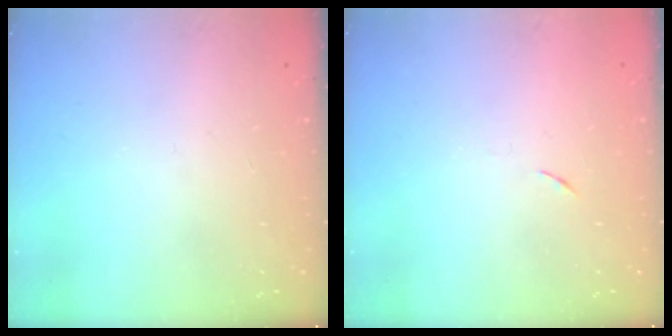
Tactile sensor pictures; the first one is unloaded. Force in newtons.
{"total": 3.8, "press": 3.7, "slide": 0.7}